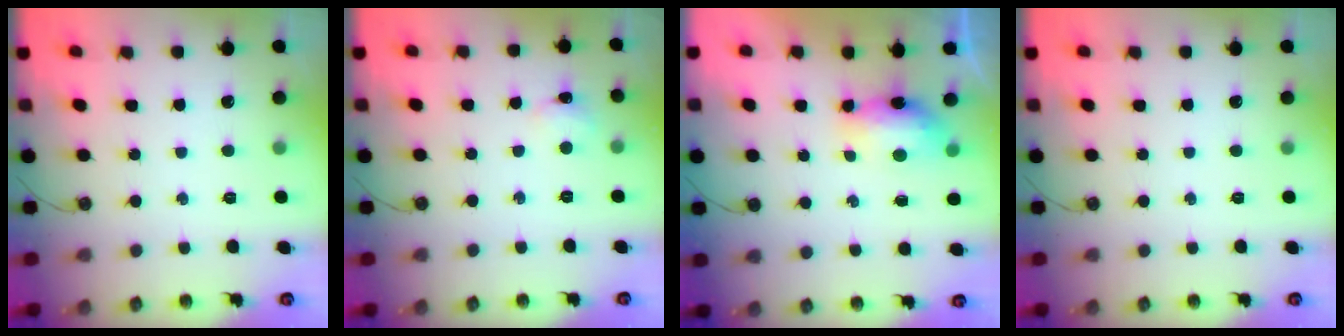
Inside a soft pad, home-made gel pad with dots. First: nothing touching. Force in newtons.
{"total": 2.5, "press": 2.4, "slide": 0.5}
{"total": 7.2, "press": 7.1, "slide": 1.0}
{"total": 0.0}